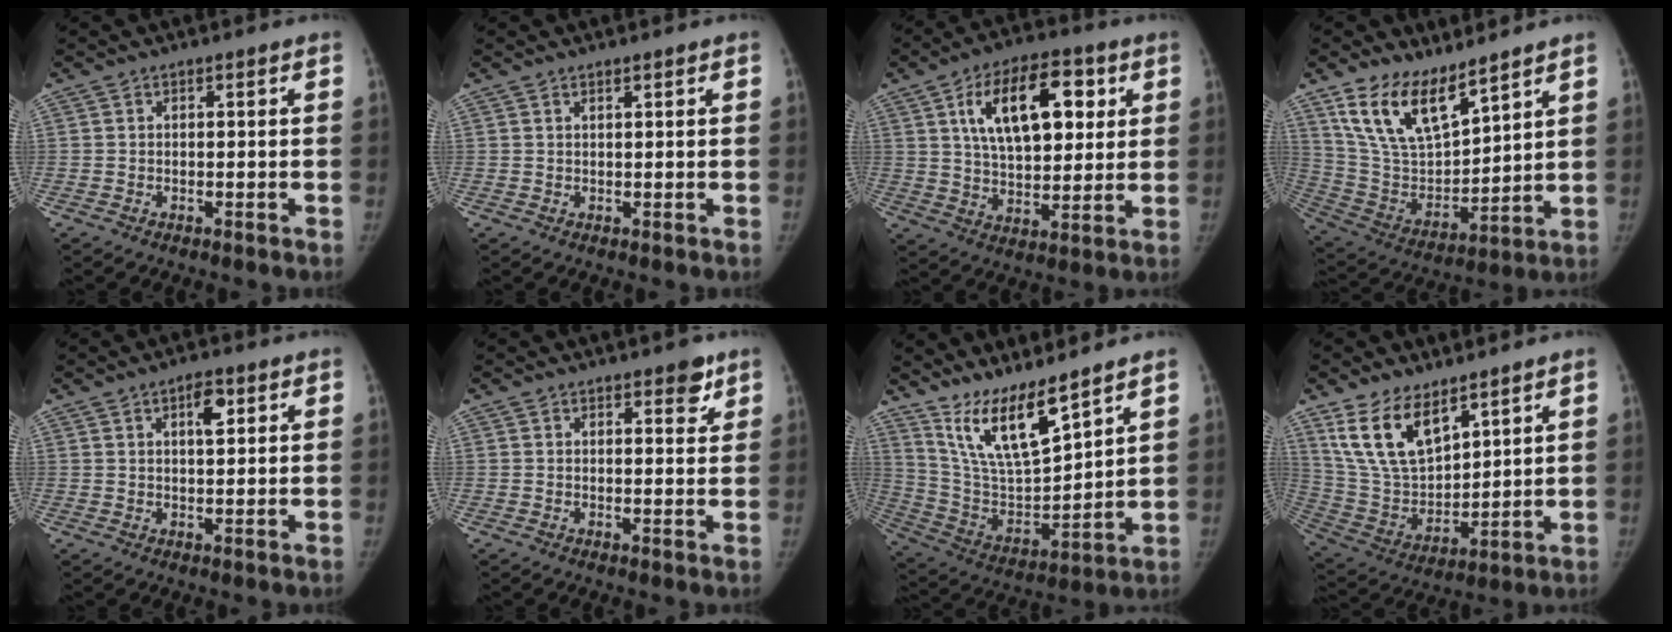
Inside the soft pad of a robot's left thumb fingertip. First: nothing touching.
{"total": 0.7, "force": [0.6, 0.1, 0.3], "torque": [-0.006, -0.004, 0.012]}
{"total": 17.4, "force": [6.0, 9.2, 13.5], "torque": [-0.179, -0.010, 0.101]}
{"total": 15.5, "force": [10.8, 6.5, 9.0], "torque": [-0.136, -0.060, 0.225]}
{"total": 4.0, "force": [1.8, 1.7, 3.2], "torque": [-0.042, -0.005, 0.027]}
{"total": 3.4, "force": [2.2, 1.5, 2.1], "torque": [-0.009, -0.011, 0.026]}
{"total": 14.5, "force": [10.7, 3.4, 9.1], "torque": [-0.147, -0.069, 0.220]}
{"total": 14.9, "force": [9.3, 7.5, 8.8], "torque": [-0.138, -0.045, 0.200]}